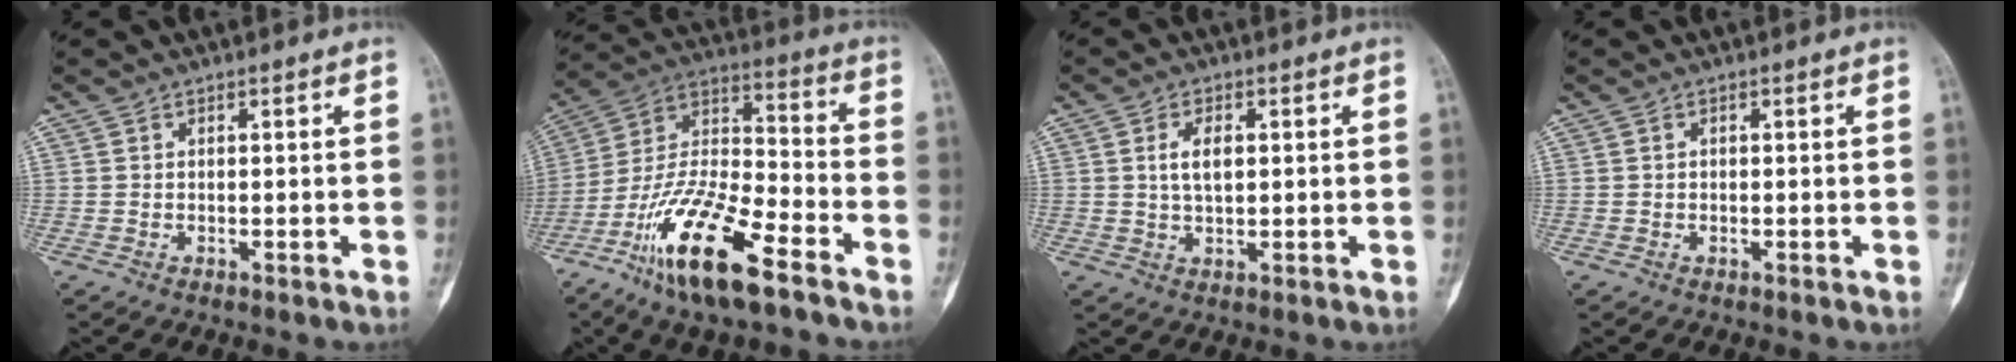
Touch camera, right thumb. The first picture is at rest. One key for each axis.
{"total": 19.2, "fx": -11.4, "fy": 5.4, "fz": 14.5, "tx": -0.286, "ty": 0.058, "tz": -0.214}
{"total": 4.4, "fx": 0.9, "fy": 2.2, "fz": 3.7, "tx": -0.065, "ty": -0.002, "tz": 0.018}
{"total": 0.0}